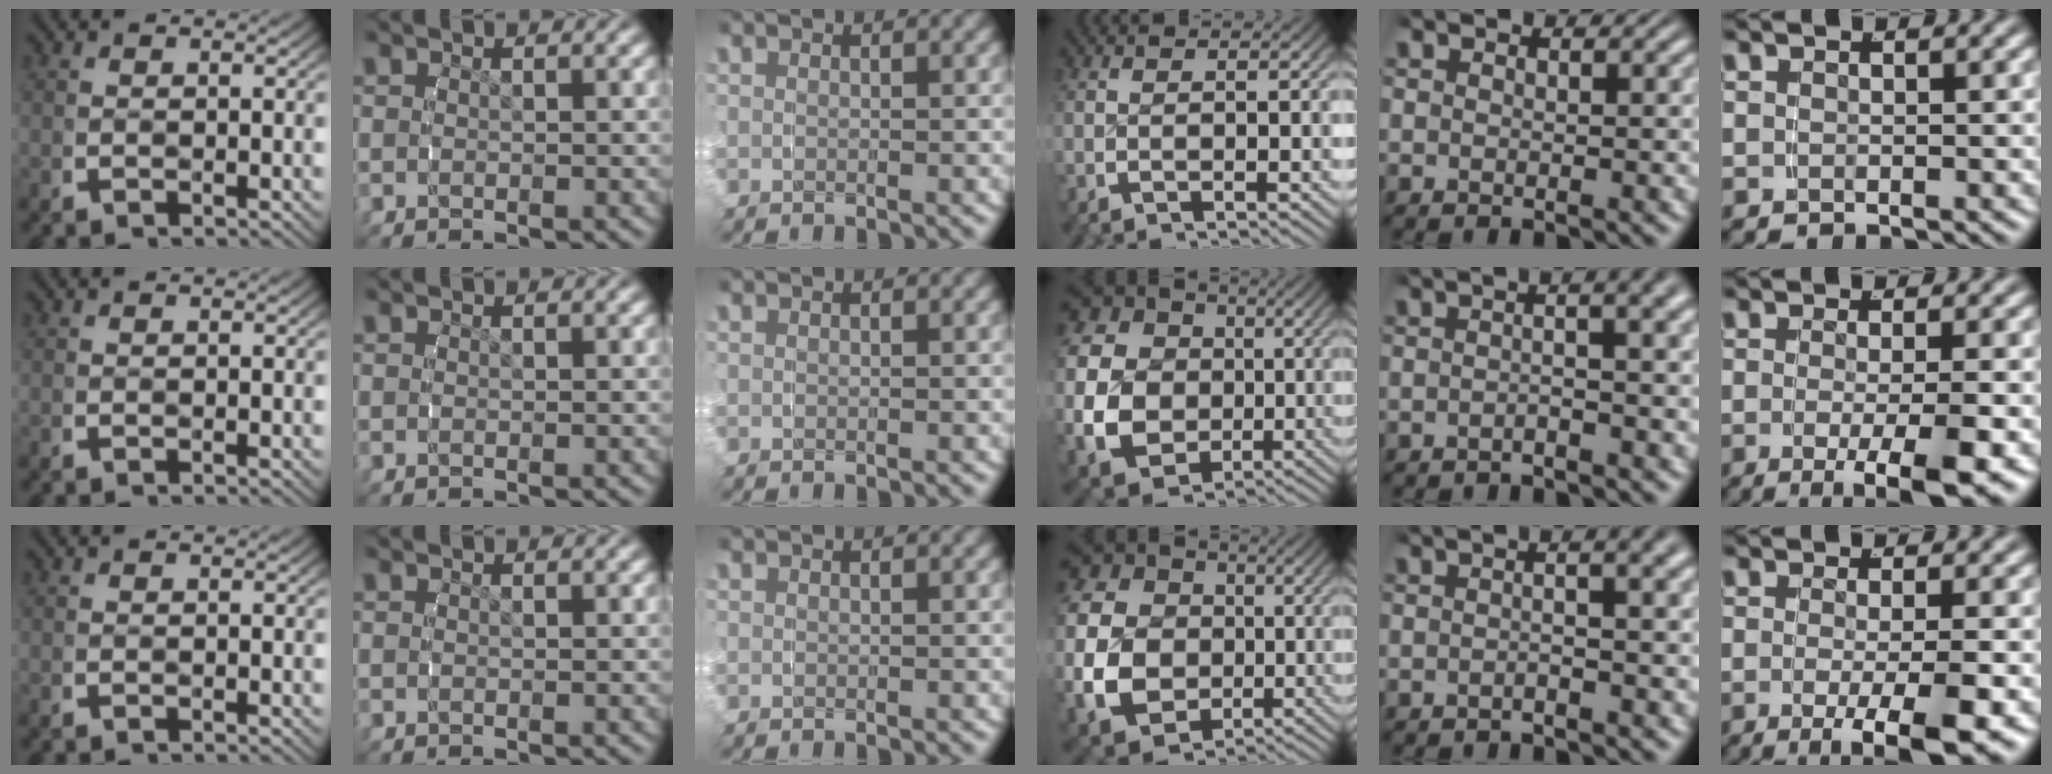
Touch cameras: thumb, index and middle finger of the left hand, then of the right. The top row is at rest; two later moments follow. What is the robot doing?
{"motion": "grasp_and_lifting", "object": "towel"}